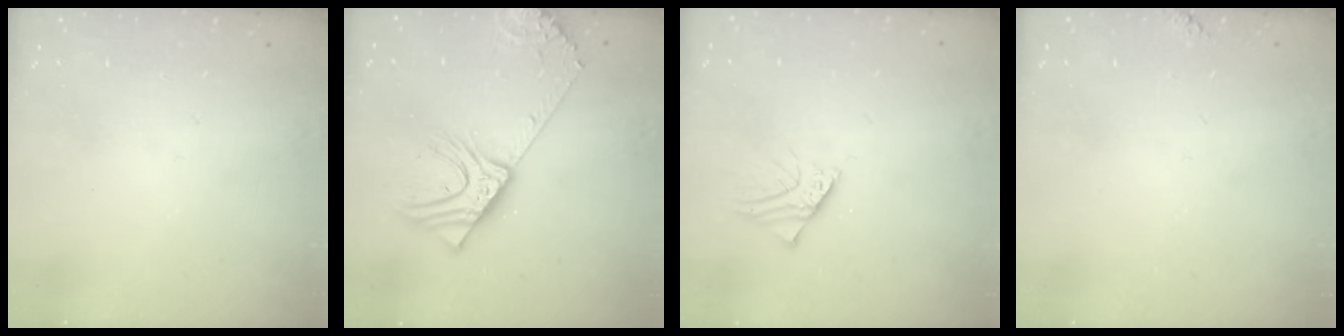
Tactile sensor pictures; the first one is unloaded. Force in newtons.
{"total": 16.7, "press": 16.3, "slide": 3.6}
{"total": 2.6, "press": 2.6, "slide": 0.4}
{"total": 4.9, "press": 4.8, "slide": 0.5}